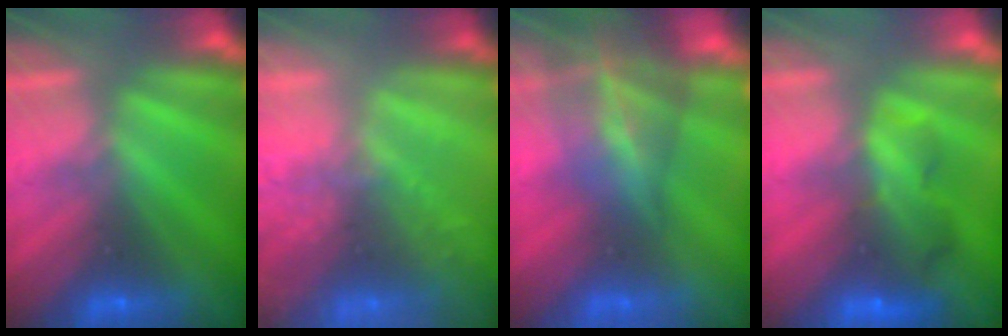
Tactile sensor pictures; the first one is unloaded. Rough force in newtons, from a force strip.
{"total": 7.6}
{"total": 7.3}
{"total": 10.4}